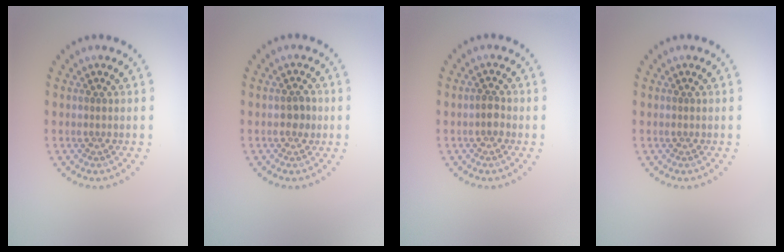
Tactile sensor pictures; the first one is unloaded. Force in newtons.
{"total": 1.5, "press": 1.5, "slide": 0.2}
{"total": 1.3, "press": 1.2, "slide": 0.5}
{"total": 0.0}